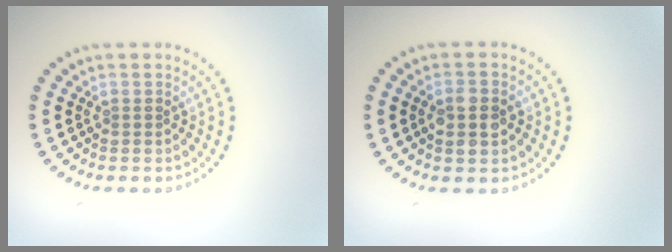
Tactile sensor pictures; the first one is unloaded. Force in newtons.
{"total": 2.5, "press": 2.5, "slide": 0.2}